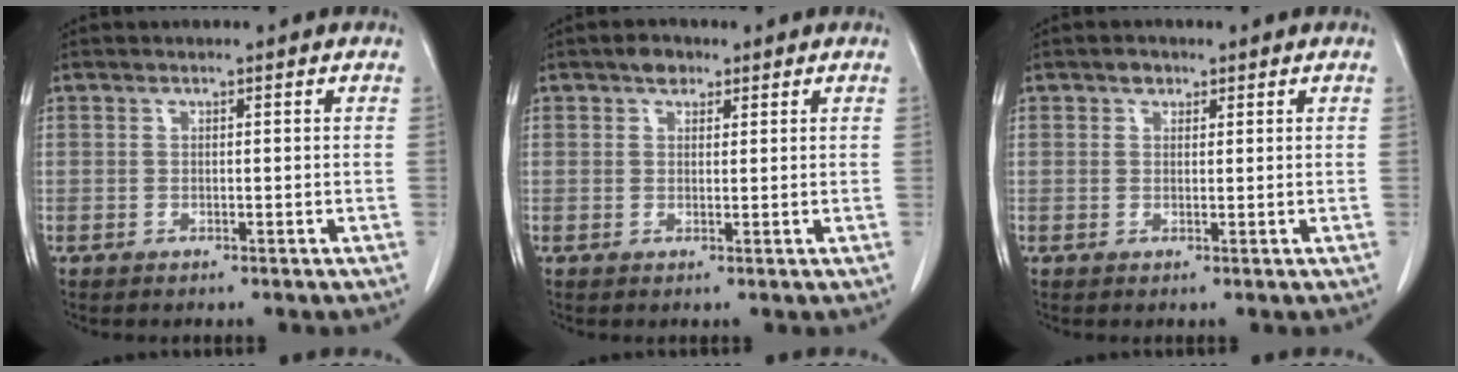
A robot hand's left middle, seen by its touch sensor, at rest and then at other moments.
{"total": 2.0, "force": [1.3, 1.2, 0.8], "torque": [-0.013, 0.005, 0.018]}
{"total": 1.2, "force": [0.7, 0.9, 0.4], "torque": [-0.004, 0.000, 0.010]}